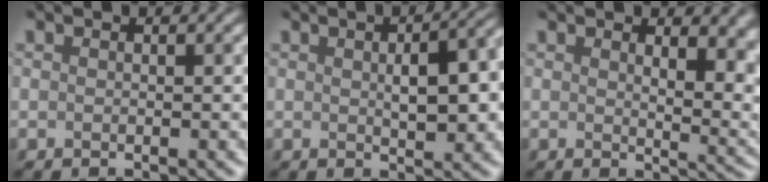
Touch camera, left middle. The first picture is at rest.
{"total": 4.7, "force": [0.3, 1.1, 4.6], "torque": [-0.063, 0.000, 0.012]}
{"total": 6.7, "force": [2.8, 2.9, 5.4], "torque": [-0.045, 0.007, 0.040]}